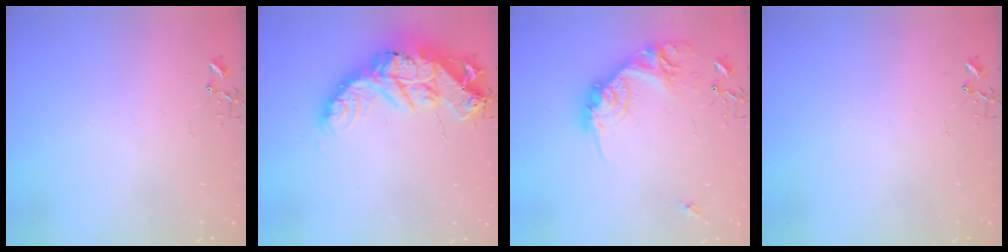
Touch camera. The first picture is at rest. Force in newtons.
{"total": 21.4, "press": 21.3, "slide": 1.7}
{"total": 16.9, "press": 16.9, "slide": 1.0}
{"total": 0.0}